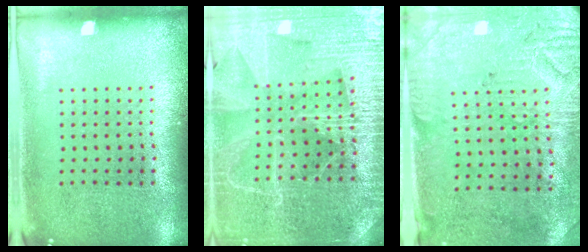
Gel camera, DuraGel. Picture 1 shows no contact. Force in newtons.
{"total": 4.5, "press": 4.2, "slide": 1.7}
{"total": 3.0, "press": 2.6, "slide": 1.6}